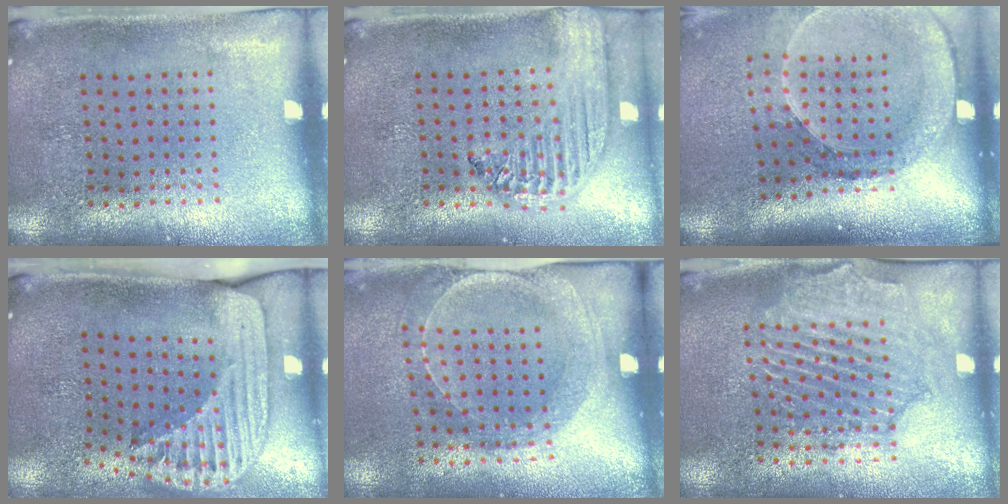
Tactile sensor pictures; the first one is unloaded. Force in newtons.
{"total": 2.3, "press": 2.0, "slide": 1.2}
{"total": 2.7, "press": 2.0, "slide": 1.8}
{"total": 2.6, "press": 1.8, "slide": 1.9}
{"total": 1.5, "press": 1.5, "slide": 0.4}
{"total": 2.0, "press": 1.9, "slide": 0.5}